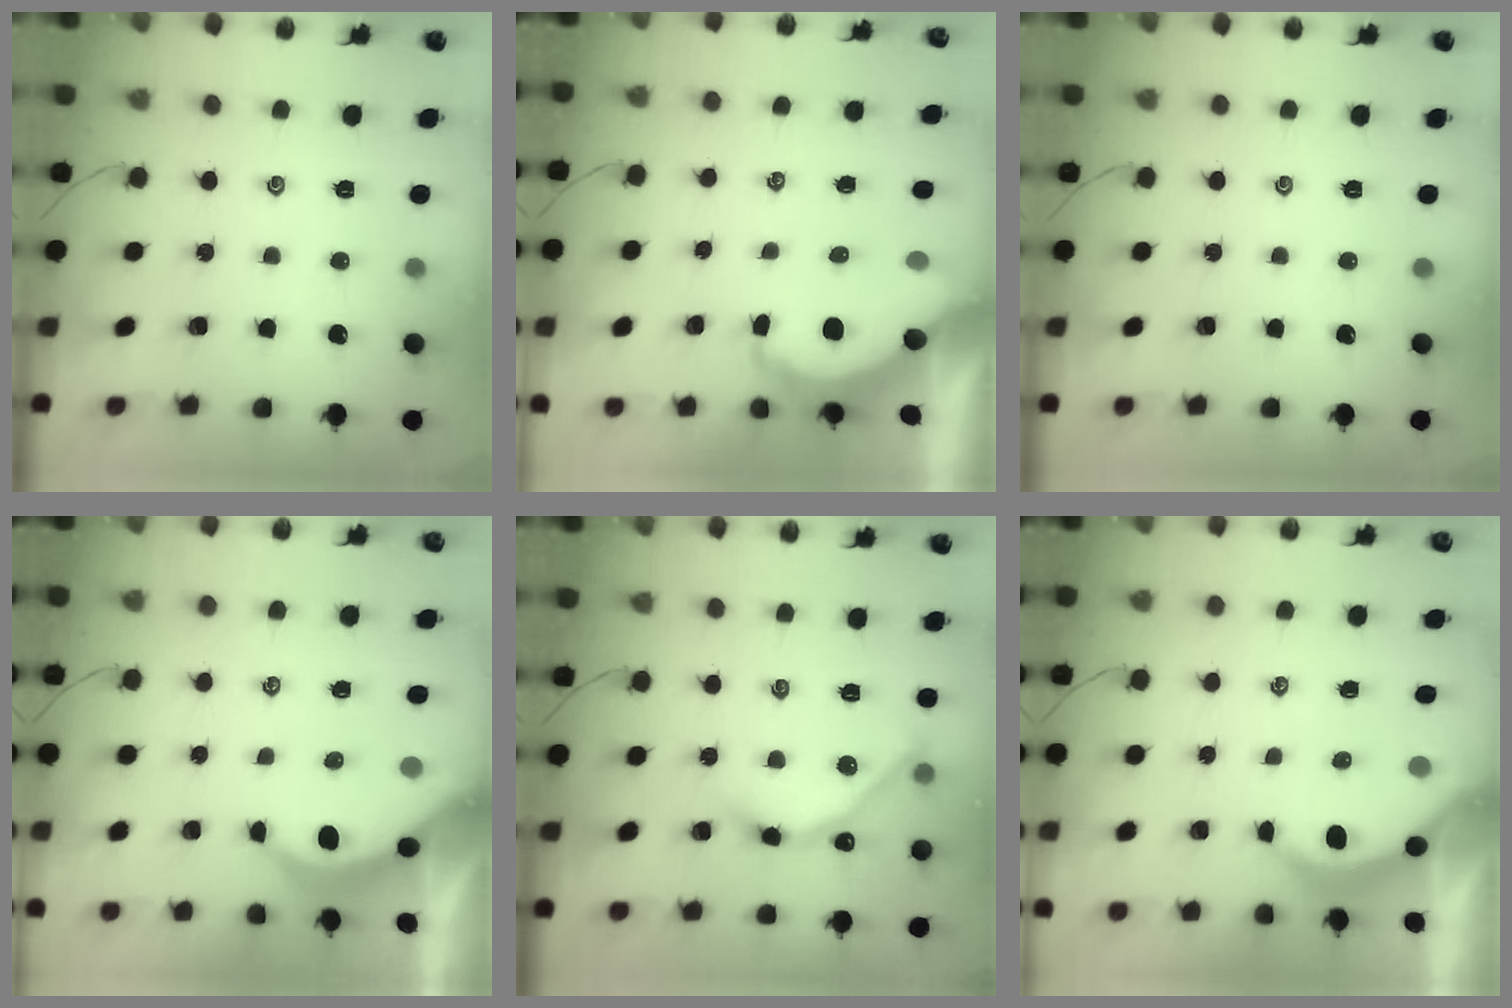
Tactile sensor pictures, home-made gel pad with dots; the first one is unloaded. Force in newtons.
{"total": 6.9, "press": 6.8, "slide": 0.9}
{"total": 0.0}
{"total": 3.6, "press": 3.6, "slide": 0.4}
{"total": 7.4, "press": 7.4, "slide": 0.7}
{"total": 3.9, "press": 3.9, "slide": 0.5}